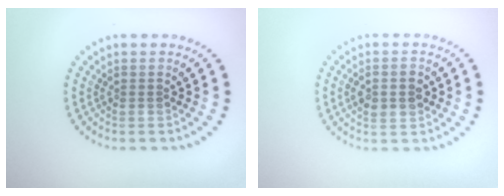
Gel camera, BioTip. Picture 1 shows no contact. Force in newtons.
{"total": 2.7, "press": 2.7, "slide": 0.1}